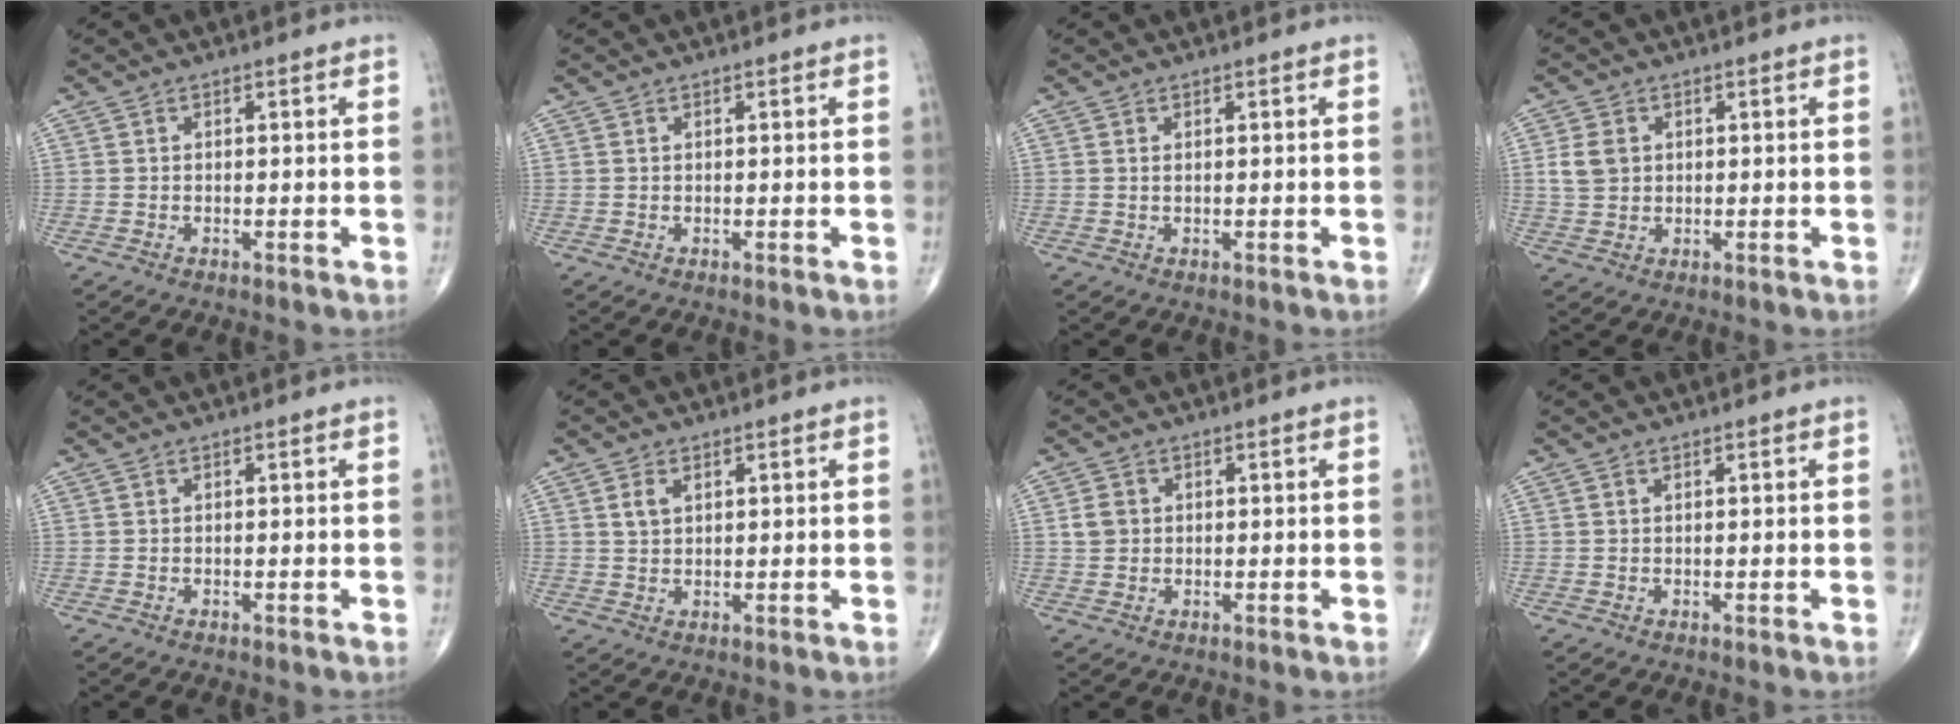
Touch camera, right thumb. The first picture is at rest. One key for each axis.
{"total": 0.0}
{"total": 0.5, "fx": 0.2, "fy": 0.3, "fz": 0.4, "tx": -0.011, "ty": 0.003, "tz": 0.005}
{"total": 4.7, "fx": 0.9, "fy": 3.7, "fz": 2.7, "tx": -0.045, "ty": 0.001, "tz": 0.020}
{"total": 0.0}
{"total": 2.8, "fx": 1.2, "fy": 1.8, "fz": 1.9, "tx": -0.029, "ty": -0.003, "tz": 0.024}
{"total": 2.9, "fx": 0.4, "fy": 2.6, "fz": 1.3, "tx": -0.015, "ty": 0.004, "tz": 0.008}
{"total": 0.0}